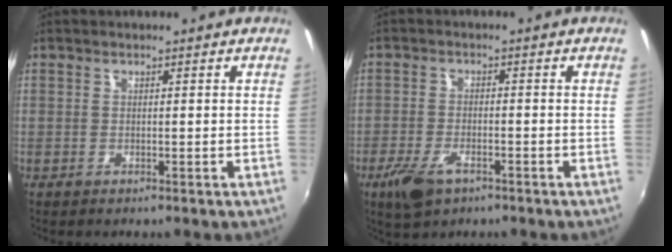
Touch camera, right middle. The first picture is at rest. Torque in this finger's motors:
{"motor_torque": [0.81, -0.69, 0.08, 0.10]}